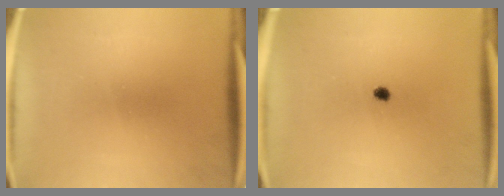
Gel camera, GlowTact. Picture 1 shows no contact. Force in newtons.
{"total": 1.2}